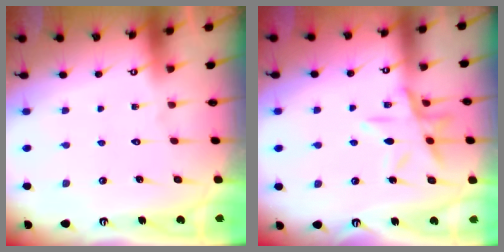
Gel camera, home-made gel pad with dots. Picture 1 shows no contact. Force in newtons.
{"total": 11.3, "press": 11.3, "slide": 0.9}